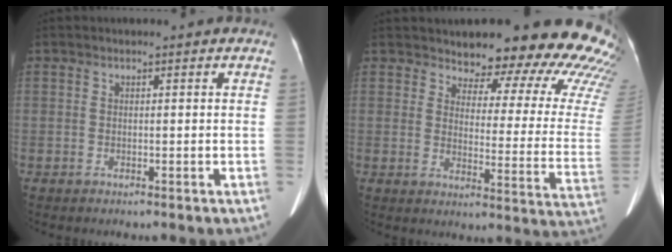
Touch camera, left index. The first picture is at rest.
{"total": 22.5, "force": [20.3, 4.8, 8.4], "torque": [-0.084, -0.110, 0.215]}